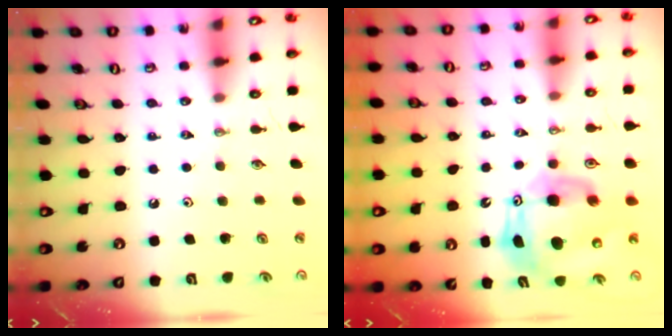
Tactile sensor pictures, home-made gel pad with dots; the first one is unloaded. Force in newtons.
{"total": 13.1, "press": 13.0, "slide": 2.1}